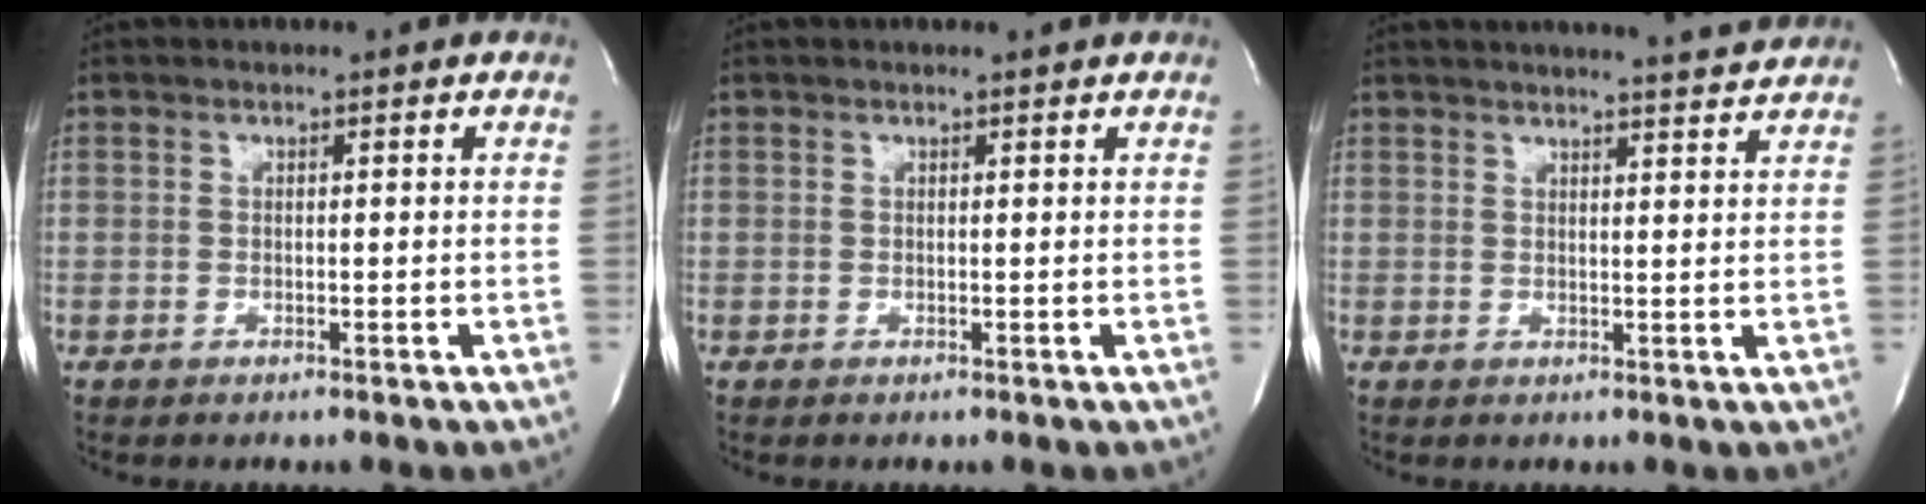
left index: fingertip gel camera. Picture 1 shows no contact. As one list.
[{"total": 1.8, "force": [1.7, -0.2, 0.5], "torque": [-0.010, 0.003, 0.017]}, {"total": 9.6, "force": [9.2, -0.3, 2.7], "torque": [-0.041, -0.001, 0.105]}]